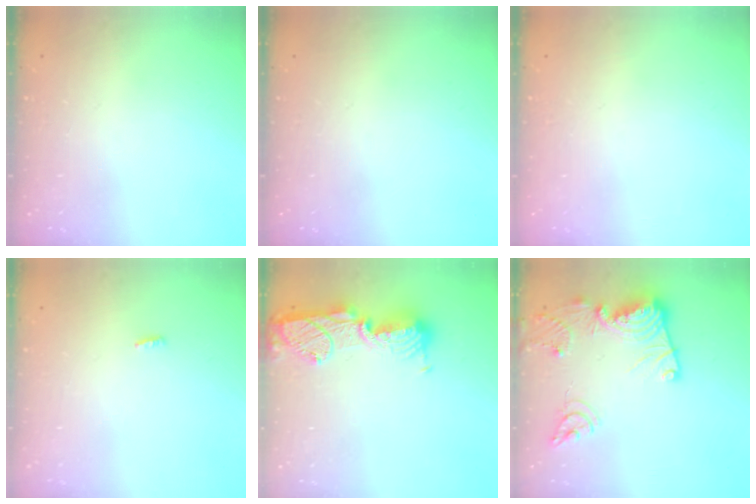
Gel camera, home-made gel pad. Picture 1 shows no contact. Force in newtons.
{"total": 0.0}
{"total": 0.0}
{"total": 2.3, "press": 2.1, "slide": 0.8}
{"total": 16.3, "press": 15.3, "slide": 5.7}
{"total": 16.7, "press": 16.7, "slide": 1.2}